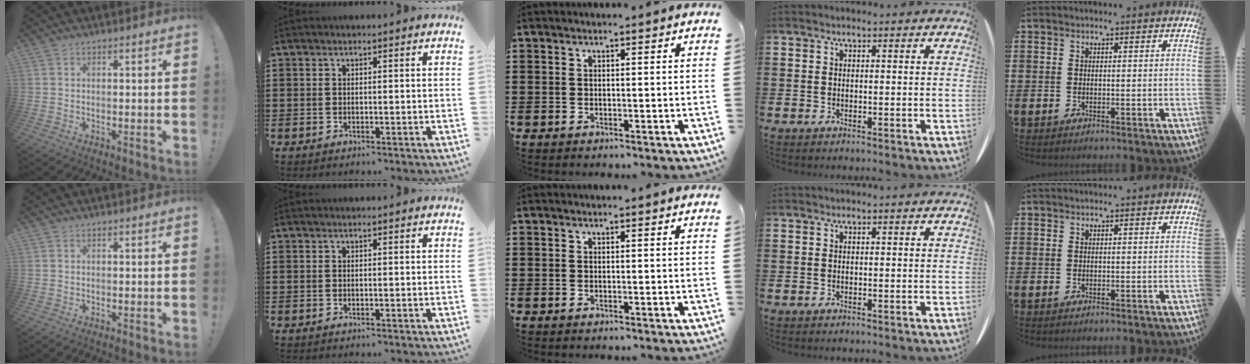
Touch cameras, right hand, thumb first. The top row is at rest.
{}